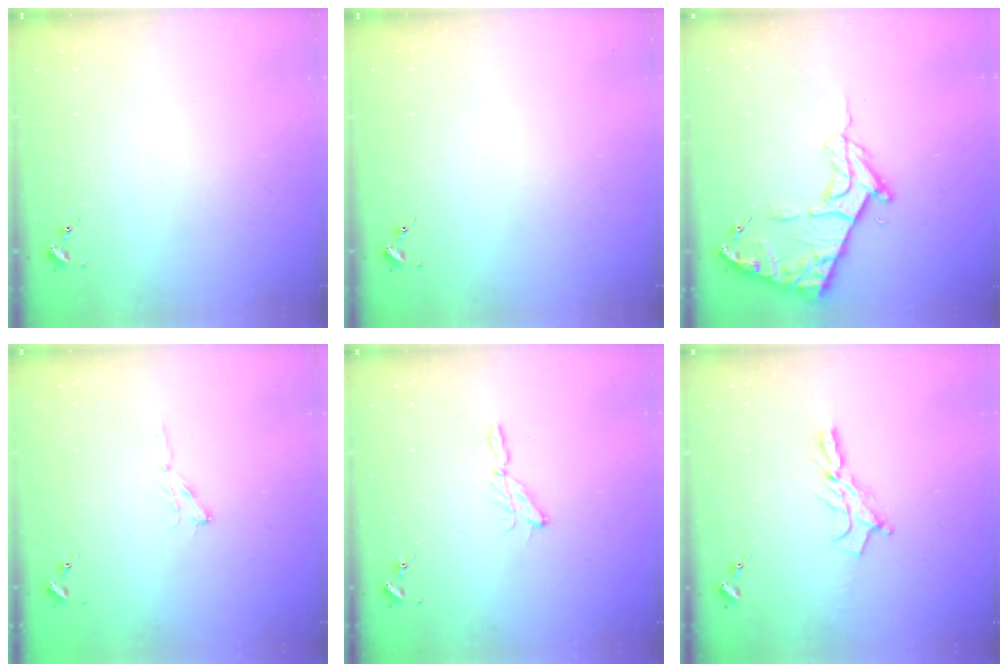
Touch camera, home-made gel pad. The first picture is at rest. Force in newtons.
{"total": 0.0}
{"total": 13.2, "press": 13.1, "slide": 1.4}
{"total": 3.8, "press": 3.7, "slide": 0.5}
{"total": 4.1, "press": 4.1, "slide": 0.4}
{"total": 10.3, "press": 10.3, "slide": 0.7}